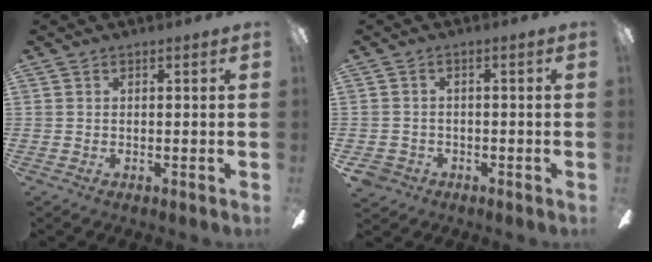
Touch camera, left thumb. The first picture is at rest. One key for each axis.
{"total": 3.5, "fx": -2.1, "fy": 2.7, "fz": 0.8, "tx": -0.033, "ty": 0.005, "tz": -0.044}